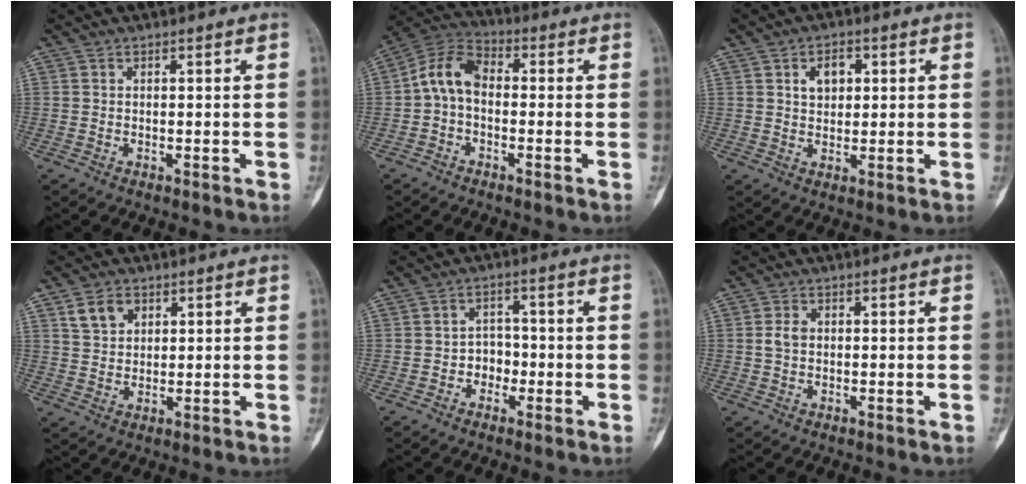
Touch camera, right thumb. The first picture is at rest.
{"total": 8.3, "force": [-0.6, 5.4, 6.2], "torque": [-0.108, 0.030, -0.028]}
{"total": 4.7, "force": [1.5, 3.3, 3.0], "torque": [-0.032, -0.001, 0.024]}
{"total": 5.3, "force": [2.7, 3.8, 2.5], "torque": [-0.030, -0.009, 0.052]}
{"total": 4.0, "force": [-1.3, 3.4, 1.7], "torque": [0.002, 0.015, -0.028]}
{"total": 2.1, "force": [0.2, 1.5, 1.5], "torque": [-0.030, 0.005, 0.002]}